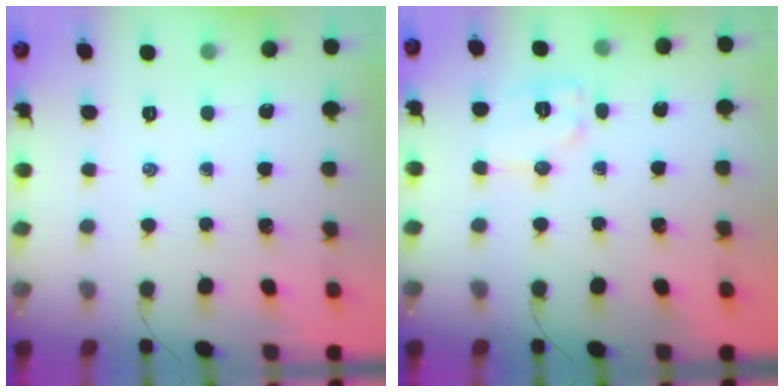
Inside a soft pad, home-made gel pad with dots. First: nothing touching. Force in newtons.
{"total": 7.6, "press": 7.6, "slide": 0.4}